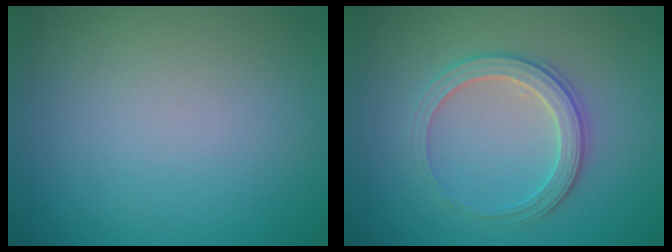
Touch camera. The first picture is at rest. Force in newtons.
{"total": 3.1, "press": 2.9, "slide": 1.1}